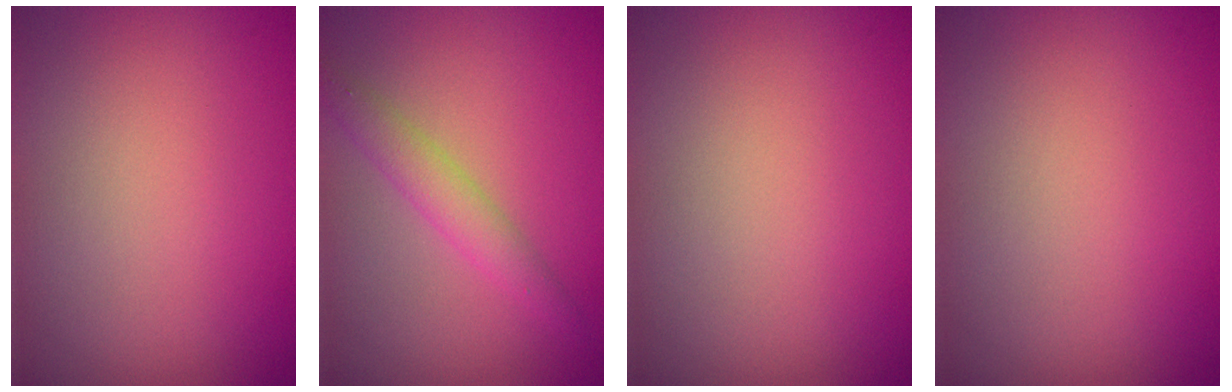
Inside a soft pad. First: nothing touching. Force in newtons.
{"total": 2.3, "press": 2.3, "slide": 0.1}
{"total": 0.0}
{"total": 0.0}